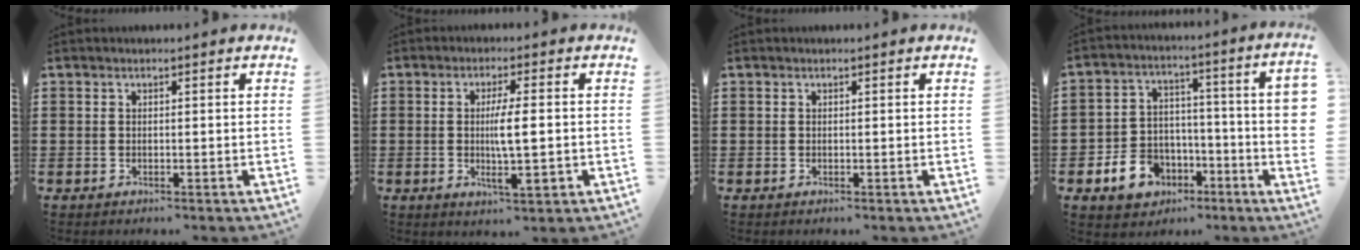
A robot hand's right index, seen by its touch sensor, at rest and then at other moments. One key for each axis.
{"total": 6.4, "fx": -0.5, "fy": 1.2, "fz": 6.2, "tx": -0.108, "ty": -0.007, "tz": -0.015}
{"total": 0.0}
{"total": 8.5, "fx": -4.2, "fy": 5.6, "fz": 4.9, "tx": -0.111, "ty": 0.019, "tz": -0.078}